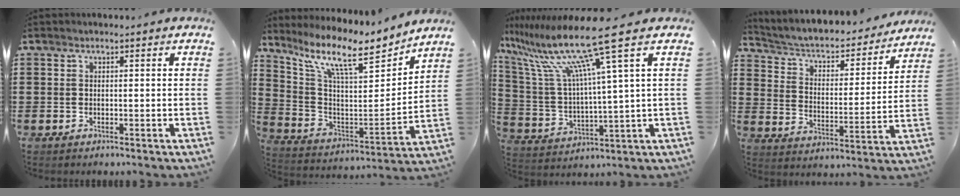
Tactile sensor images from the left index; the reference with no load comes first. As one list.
[{"total": 11.1, "force": [8.4, 2.4, 6.9], "torque": [-0.160, -0.054, 0.137]}, {"total": 15.0, "force": [9.4, 0.2, 11.7], "torque": [-0.278, -0.049, 0.142]}, {"total": 4.1, "force": [3.5, 1.3, 1.7], "torque": [-0.053, -0.028, 0.050]}]